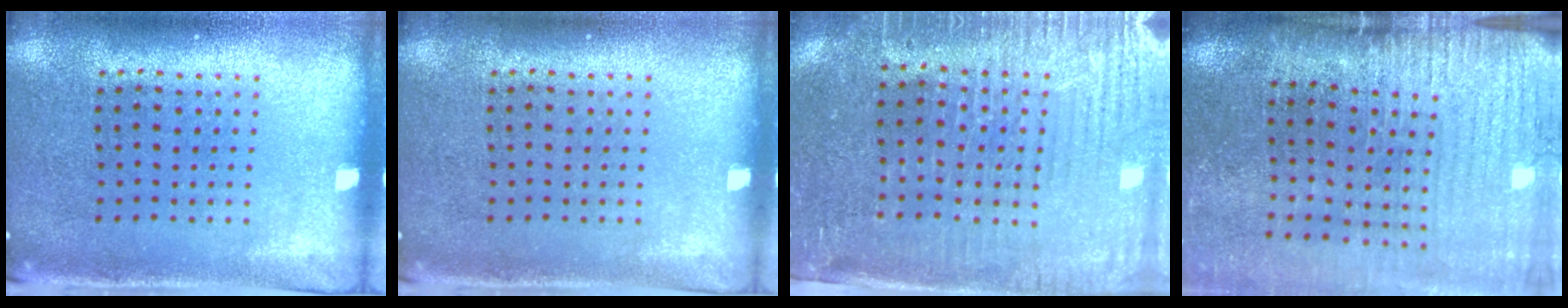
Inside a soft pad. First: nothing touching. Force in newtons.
{"total": 0.0}
{"total": 3.7, "press": 3.4, "slide": 1.5}
{"total": 3.7, "press": 3.2, "slide": 1.9}